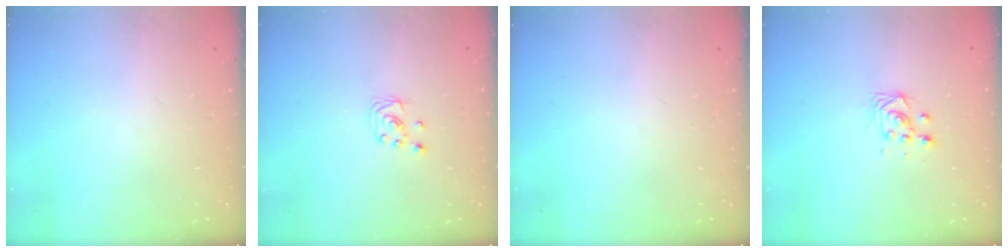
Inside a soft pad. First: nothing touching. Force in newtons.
{"total": 2.2, "press": 2.2, "slide": 0.2}
{"total": 0.0}
{"total": 4.3, "press": 4.3, "slide": 0.6}